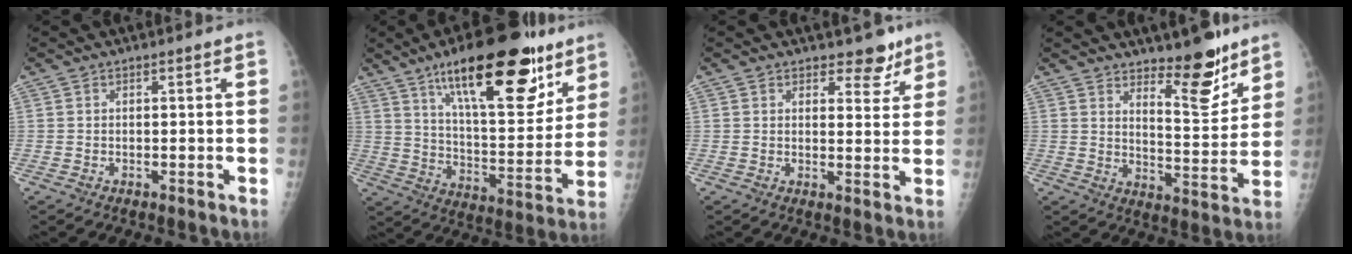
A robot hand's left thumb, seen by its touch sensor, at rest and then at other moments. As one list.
[{"total": 25.5, "force": [15.1, 9.1, 18.4], "torque": [-0.241, -0.052, 0.241]}, {"total": 4.9, "force": [3.7, 2.7, 1.7], "torque": [0.010, -0.023, 0.049]}, {"total": 10.7, "force": [7.9, 3.3, 6.4], "torque": [-0.068, -0.071, 0.129]}]